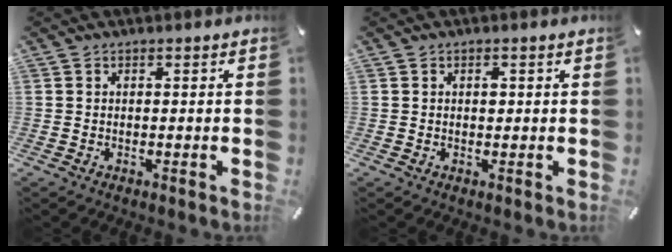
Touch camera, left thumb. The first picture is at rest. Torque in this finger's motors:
{"motor_torque": [0.45, 0.50, 0.17, -0.23, 0.06]}